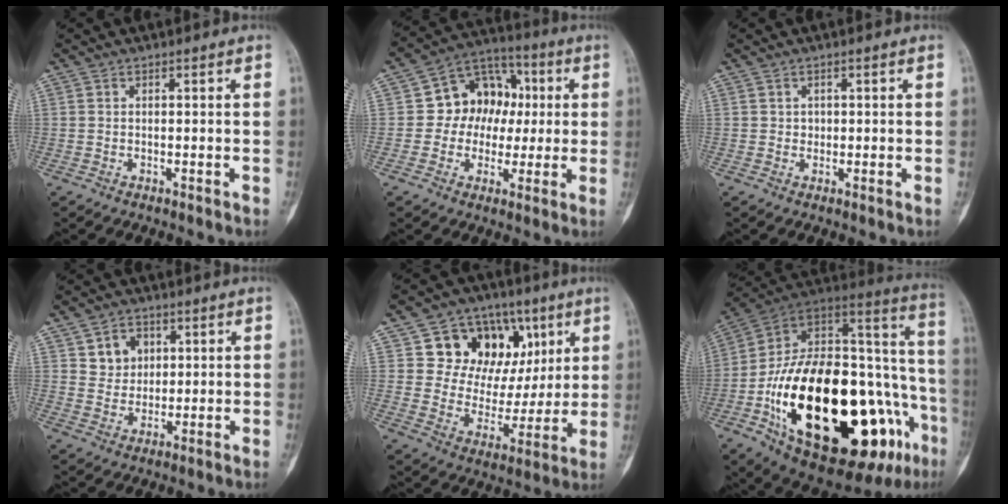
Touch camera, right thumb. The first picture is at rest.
{"total": 12.3, "force": [0.9, 10.3, 6.6], "torque": [-0.050, 0.026, 0.005]}
{"total": 0.9, "force": [0.1, 0.9, 0.3], "torque": [0.000, 0.003, 0.002]}
{"total": 6.0, "force": [2.3, 5.0, 2.3], "torque": [-0.011, -0.009, 0.041]}
{"total": 18.4, "force": [7.0, 13.8, 10.0], "torque": [-0.099, -0.003, 0.124]}
{"total": 42.4, "force": [-13.4, 18.8, 35.5], "torque": [-0.514, 0.048, -0.202]}